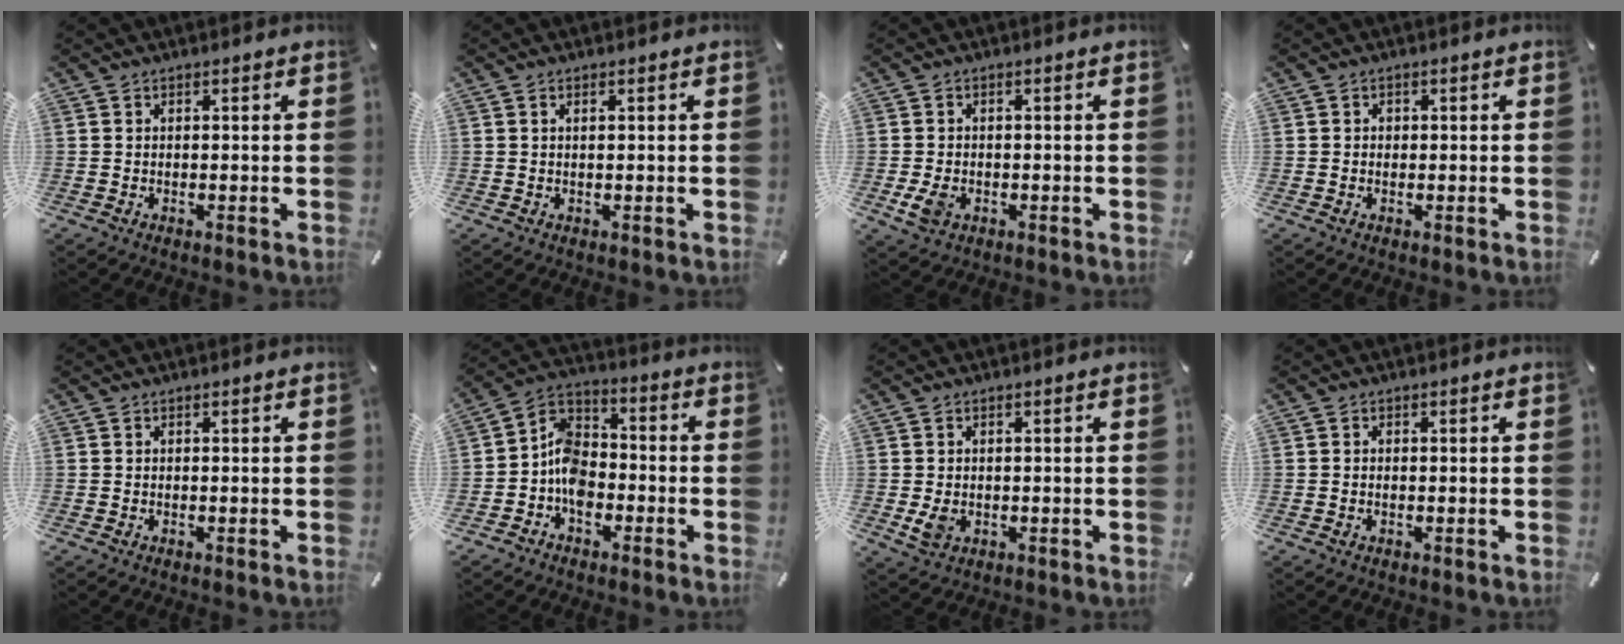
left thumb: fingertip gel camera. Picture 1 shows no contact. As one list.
[{"total": 1.0, "force": [0.3, 0.2, 0.9], "torque": [-0.018, -0.001, 0.005]}, {"total": 3.8, "force": [-1.1, 2.6, 2.5], "torque": [-0.062, -0.001, -0.022]}, {"total": 0.9, "force": [0.0, 0.8, 0.3], "torque": [0.001, 0.001, -0.003]}, {"total": 0.0}, {"total": 9.1, "force": [-4.0, 6.8, 4.6], "torque": [-0.111, 0.021, -0.080]}, {"total": 3.2, "force": [-0.3, 2.3, 2.2], "torque": [-0.053, -0.007, -0.012]}, {"total": 0.7, "force": [-0.1, 0.3, 0.6], "torque": [-0.012, 0.000, -0.003]}]